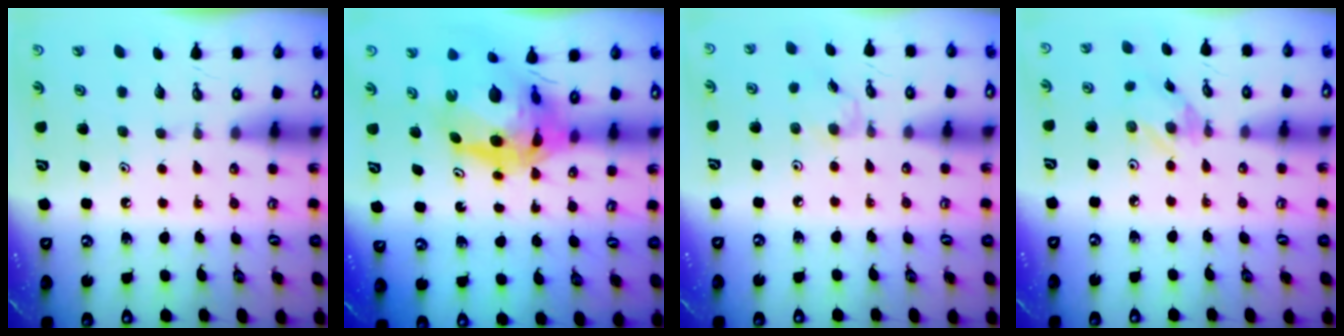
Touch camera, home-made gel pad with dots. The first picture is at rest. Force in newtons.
{"total": 15.0, "press": 14.9, "slide": 2.0}
{"total": 1.8, "press": 1.8, "slide": 0.4}
{"total": 2.1, "press": 2.1, "slide": 0.1}